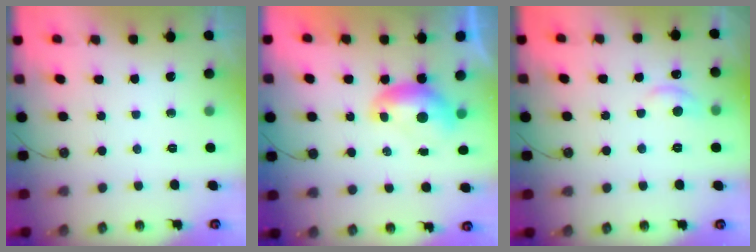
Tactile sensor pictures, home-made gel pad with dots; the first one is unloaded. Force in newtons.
{"total": 0.6, "press": 0.6, "slide": 0.2}
{"total": 1.6, "press": 1.2, "slide": 1.1}